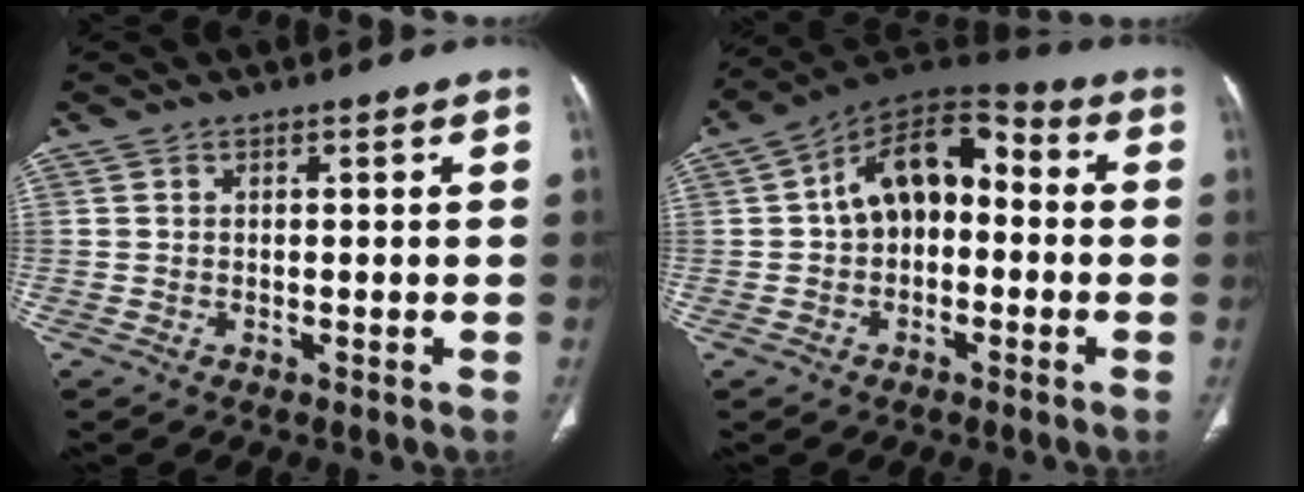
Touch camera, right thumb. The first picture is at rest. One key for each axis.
{"total": 13.3, "fx": 0.4, "fy": 8.7, "fz": 10.0, "tx": -0.125, "ty": 0.047, "tz": -0.012}